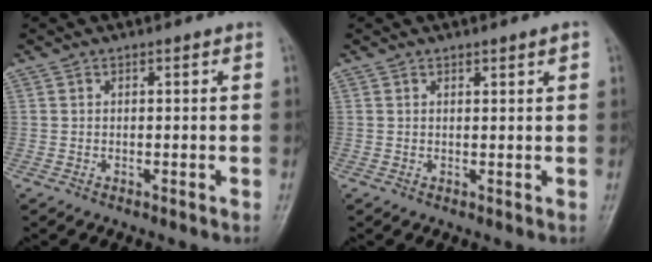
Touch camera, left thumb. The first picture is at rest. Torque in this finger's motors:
{"motor_torque": [-0.07, 0.00, 0.12, 0.02, 0.03]}